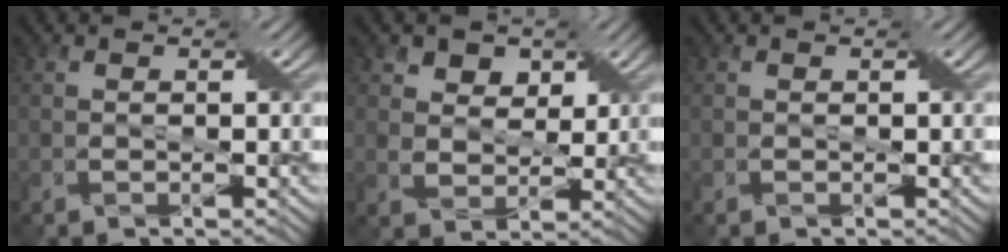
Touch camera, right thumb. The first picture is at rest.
{"total": 4.7, "force": [2.6, 3.4, 1.9], "torque": [-0.049, -0.017, 0.048]}
{"total": 0.0}